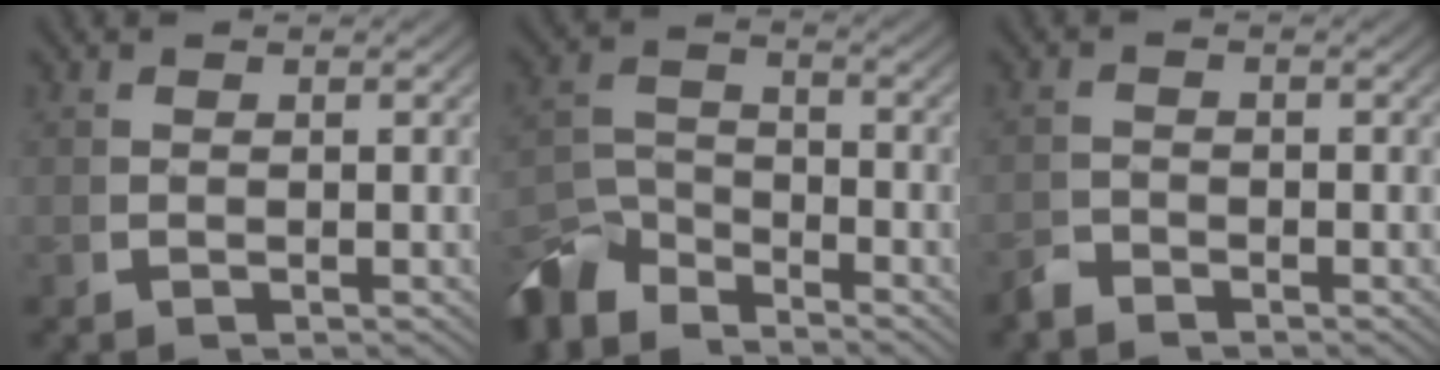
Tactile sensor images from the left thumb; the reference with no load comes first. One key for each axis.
{"total": 6.2, "fx": -4.2, "fy": 3.4, "fz": 3.1, "tx": -0.047, "ty": -0.019, "tz": -0.073}
{"total": 1.3, "fx": -1.3, "fy": 0.3, "fz": 0.0, "tx": 0.004, "ty": -0.008, "tz": -0.028}